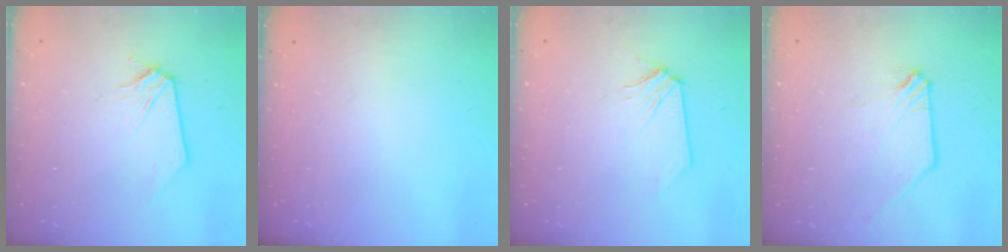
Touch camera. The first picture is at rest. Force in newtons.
{"total": 0.0}
{"total": 0.6, "press": 0.6, "slide": 0.1}
{"total": 0.5, "press": 0.5, "slide": 0.2}